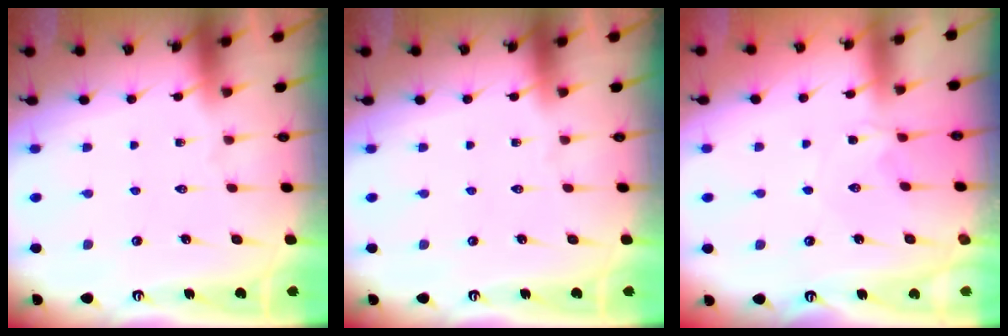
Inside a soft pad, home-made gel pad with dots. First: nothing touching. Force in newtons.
{"total": 0.0}
{"total": 1.7, "press": 1.6, "slide": 0.3}